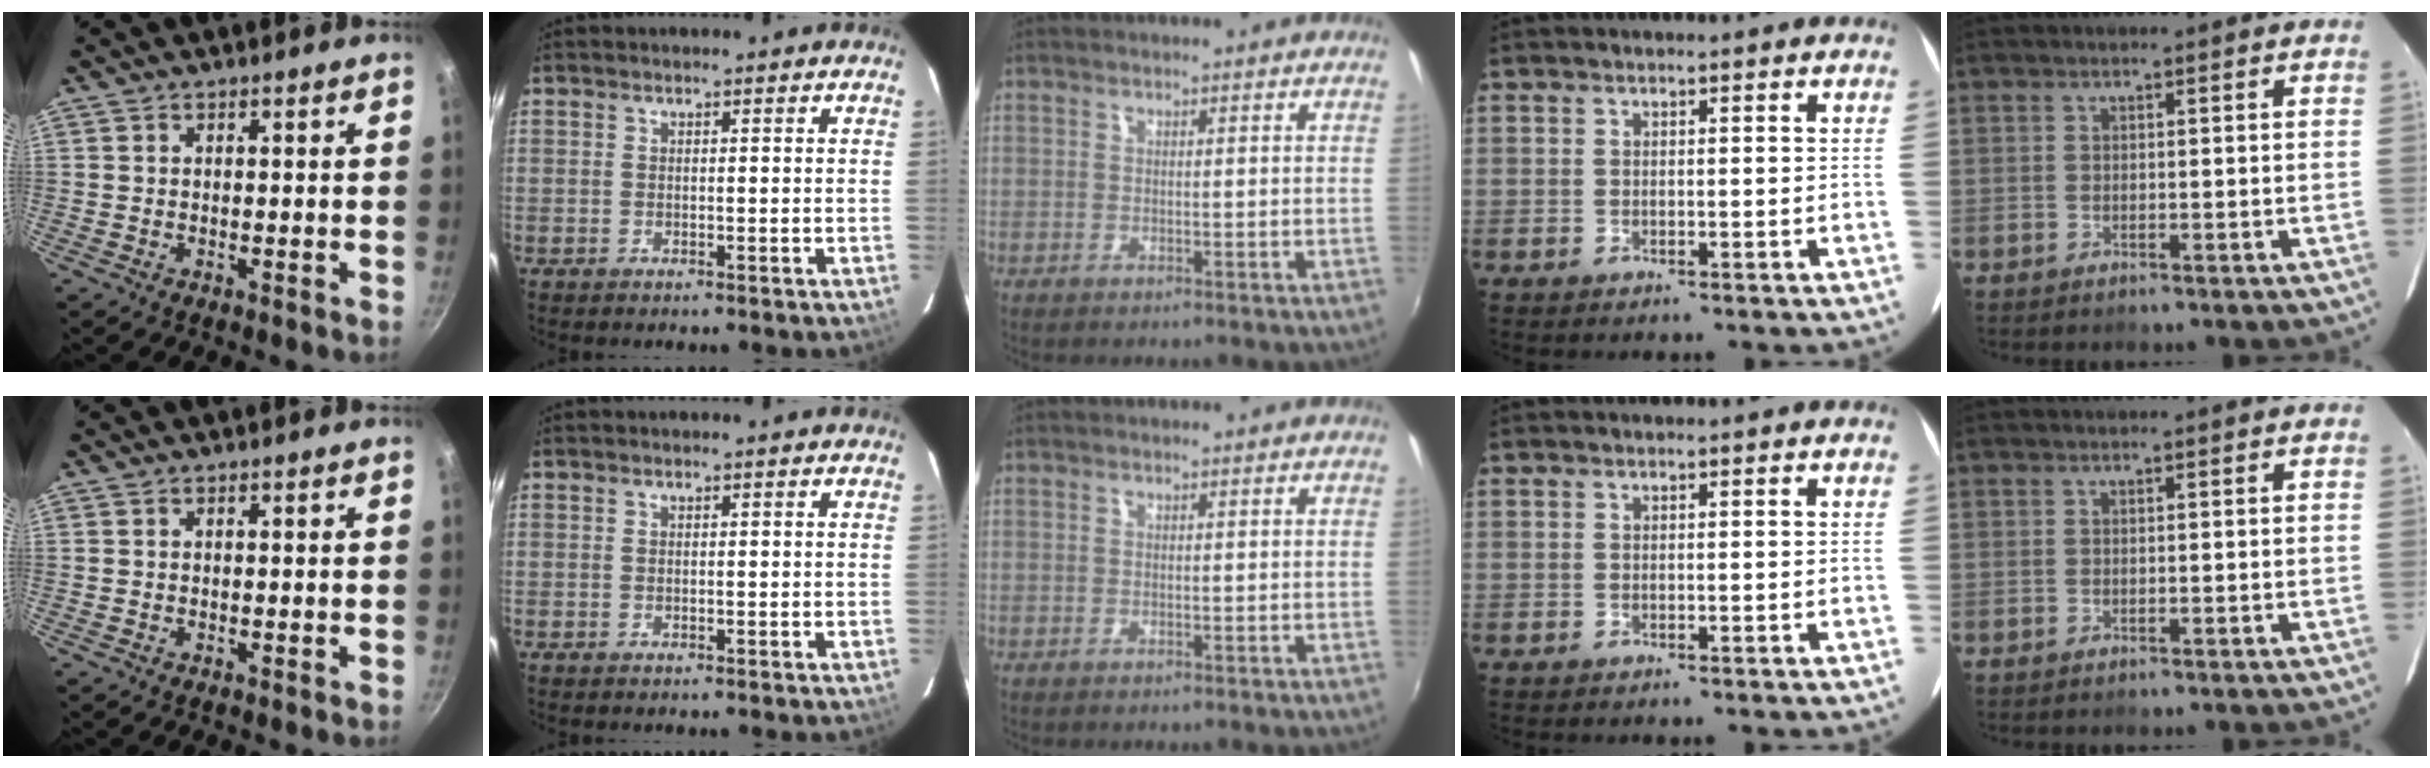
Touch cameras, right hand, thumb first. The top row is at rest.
{}